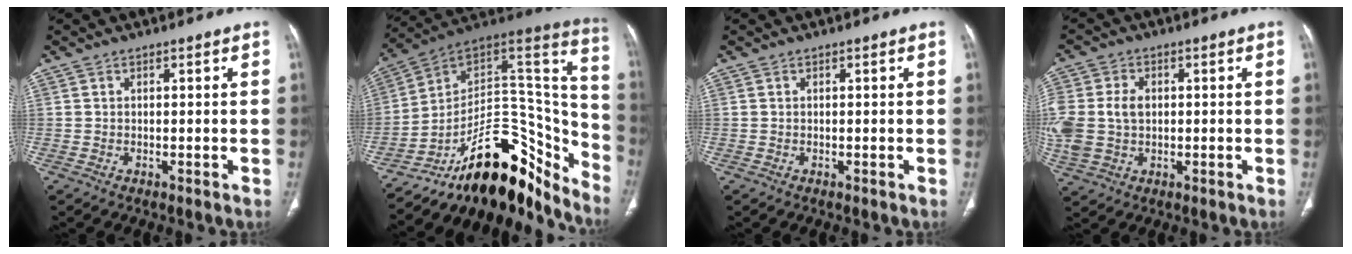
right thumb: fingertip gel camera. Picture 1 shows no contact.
{"total": 27.1, "force": [-18.8, 12.9, 14.8], "torque": [-0.123, 0.123, -0.279]}
{"total": 0.0}
{"total": 14.0, "force": [0.6, 10.6, 9.1], "torque": [-0.242, 0.010, 0.025]}